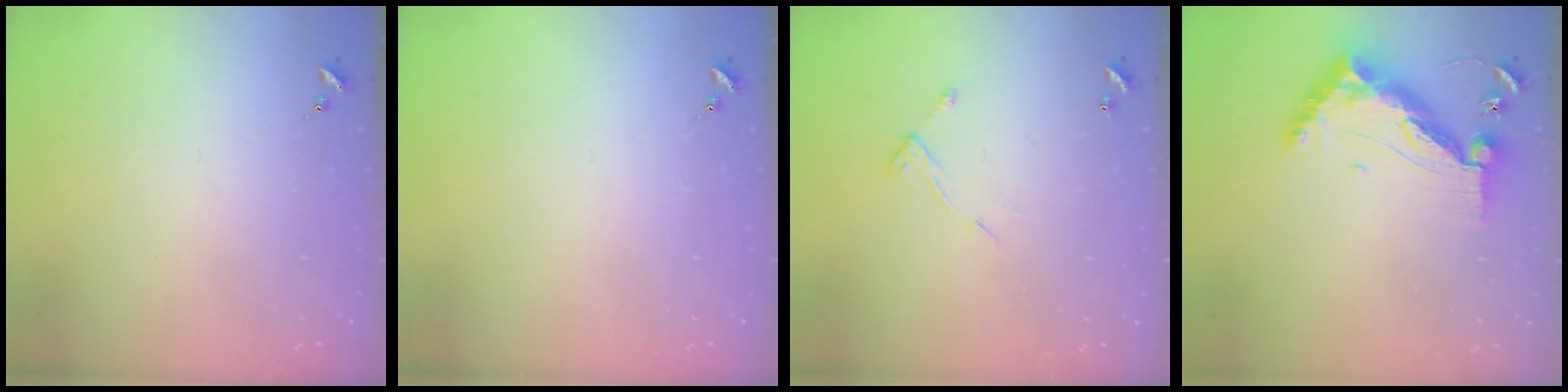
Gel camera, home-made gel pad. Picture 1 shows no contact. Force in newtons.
{"total": 0.0}
{"total": 7.7, "press": 7.7, "slide": 0.6}
{"total": 13.4, "press": 13.3, "slide": 1.4}